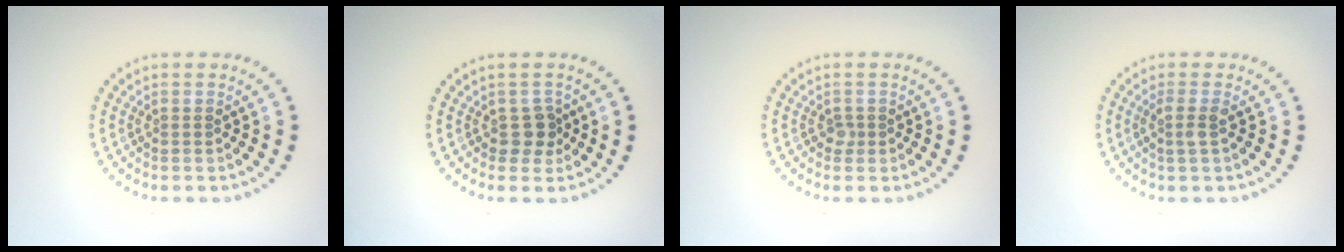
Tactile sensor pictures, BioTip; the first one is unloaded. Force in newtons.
{"total": 1.7, "press": 1.5, "slide": 0.9}
{"total": 0.8, "press": 0.6, "slide": 0.6}
{"total": 1.5, "press": 1.2, "slide": 0.9}